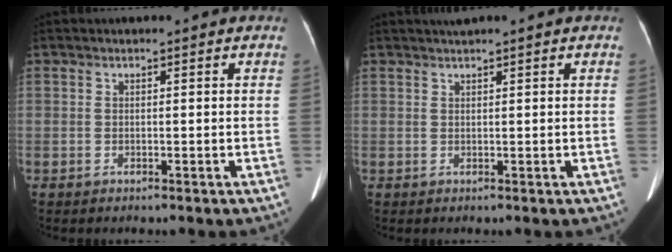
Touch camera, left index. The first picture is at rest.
{"total": 1.8, "force": [1.5, -0.2, 0.9], "torque": [-0.012, 0.018, 0.029]}